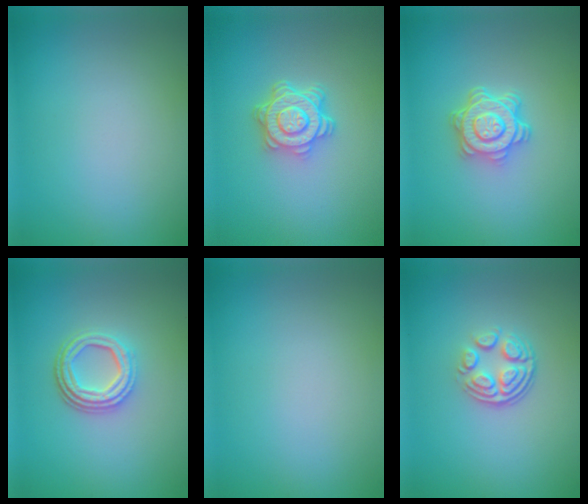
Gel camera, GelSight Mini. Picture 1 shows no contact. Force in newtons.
{"total": 4.6, "press": 3.4, "slide": 3.1}
{"total": 4.5, "press": 3.5, "slide": 2.9}
{"total": 4.2, "press": 3.1, "slide": 2.7}
{"total": 0.0}
{"total": 3.7, "press": 2.6, "slide": 2.6}